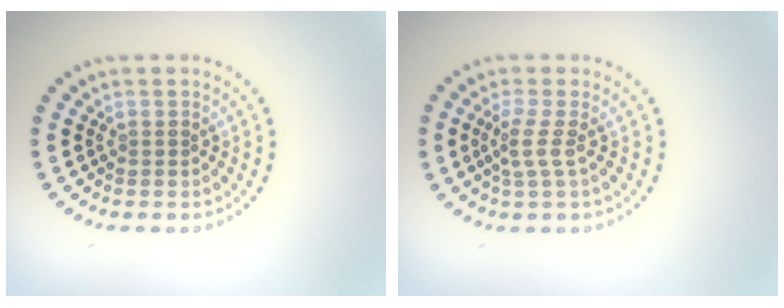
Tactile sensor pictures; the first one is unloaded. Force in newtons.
{"total": 1.9, "press": 1.4, "slide": 1.3}